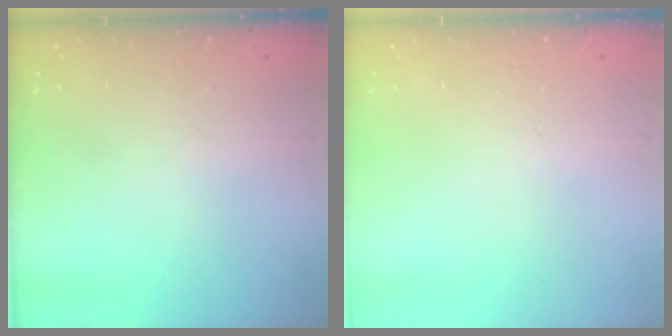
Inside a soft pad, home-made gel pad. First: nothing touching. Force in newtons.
{"total": 0.0}